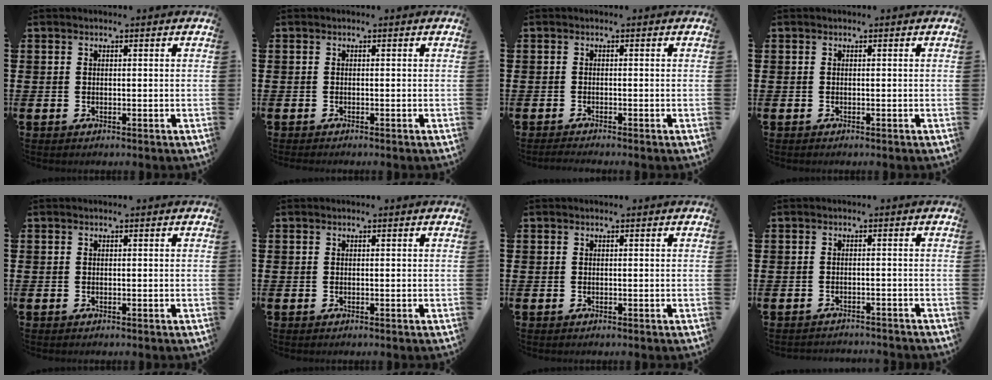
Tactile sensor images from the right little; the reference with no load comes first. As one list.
[{"total": 0.0}, {"total": 0.8, "force": [-0.7, -0.1, 0.4], "torque": [-0.005, -0.003, -0.013]}, {"total": 0.0}, {"total": 0.0}, {"total": 0.0}, {"total": 0.0}, {"total": 0.8, "force": [-0.7, 0.0, -0.1], "torque": [-0.001, 0.006, -0.016]}]